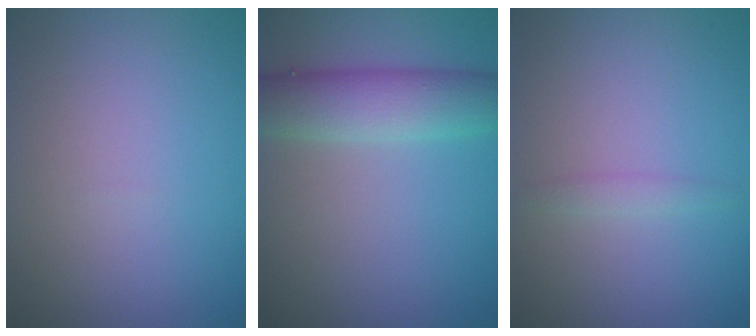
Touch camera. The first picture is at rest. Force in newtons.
{"total": 5.5, "press": 5.5, "slide": 0.4}
{"total": 0.9, "press": 0.9, "slide": 0.1}